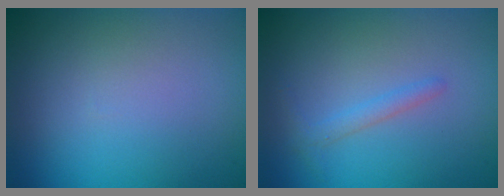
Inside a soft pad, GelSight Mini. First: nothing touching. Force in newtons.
{"total": 1.3, "press": 1.3, "slide": 0.1}